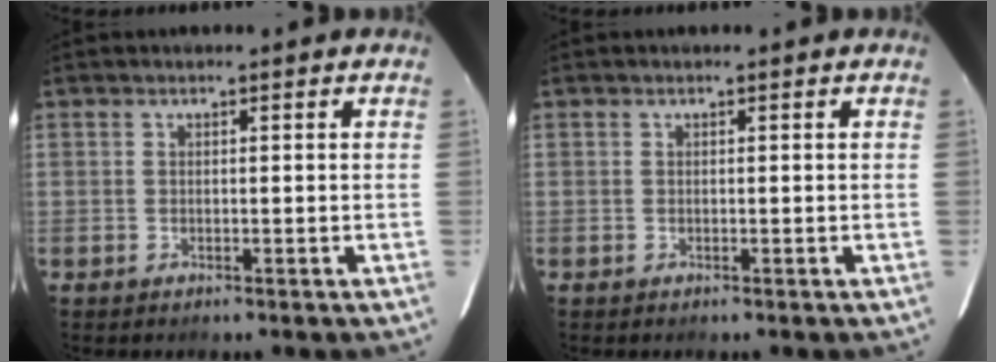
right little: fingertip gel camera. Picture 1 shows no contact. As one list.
[{"total": 0.0}]